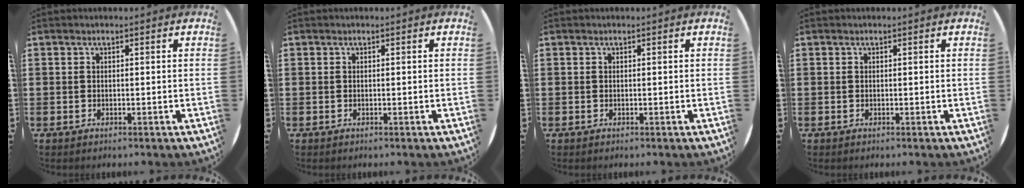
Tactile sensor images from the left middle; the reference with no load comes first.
{"total": 0.0}
{"total": 0.0}
{"total": 0.0}